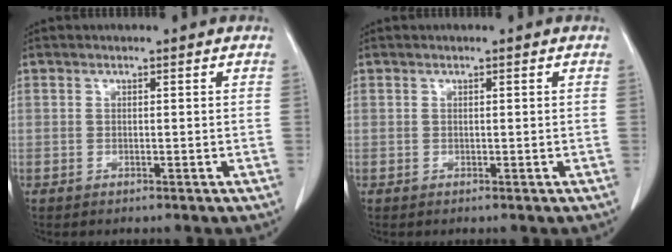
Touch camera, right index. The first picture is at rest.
{"total": 0.0}